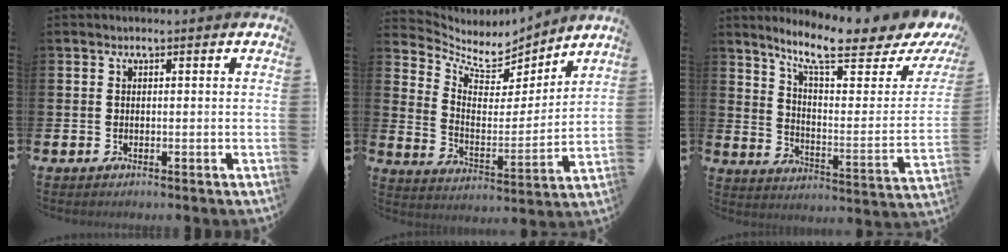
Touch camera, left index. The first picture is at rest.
{"total": 6.6, "force": [5.9, 2.6, 1.3], "torque": [-0.059, -0.051, 0.100]}
{"total": 10.2, "force": [8.5, 1.7, 5.4], "torque": [-0.113, -0.069, 0.135]}